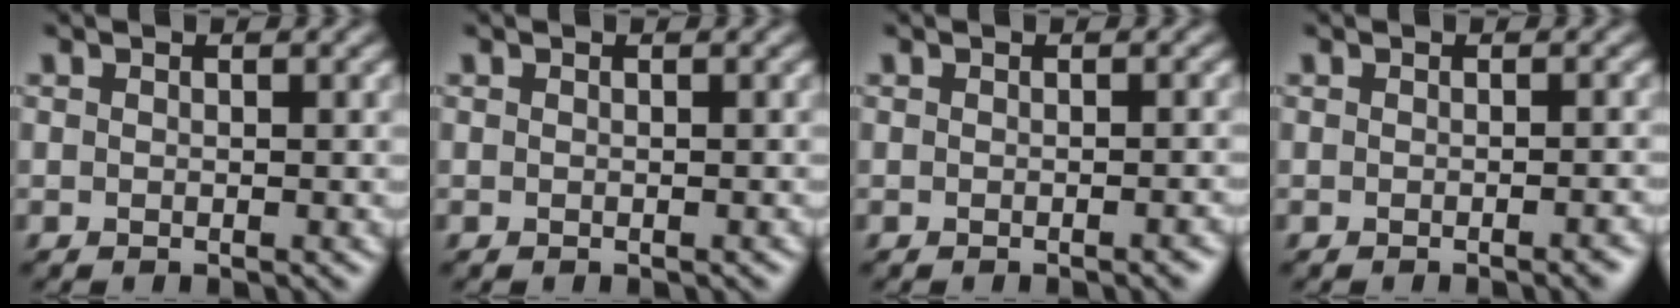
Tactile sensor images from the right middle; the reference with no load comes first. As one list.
[{"total": 0.0}, {"total": 1.1, "force": [-0.5, 0.3, 0.9], "torque": [-0.013, 0.001, -0.003]}, {"total": 1.3, "force": [-0.7, 0.4, 1.1], "torque": [-0.015, 0.001, -0.006]}]